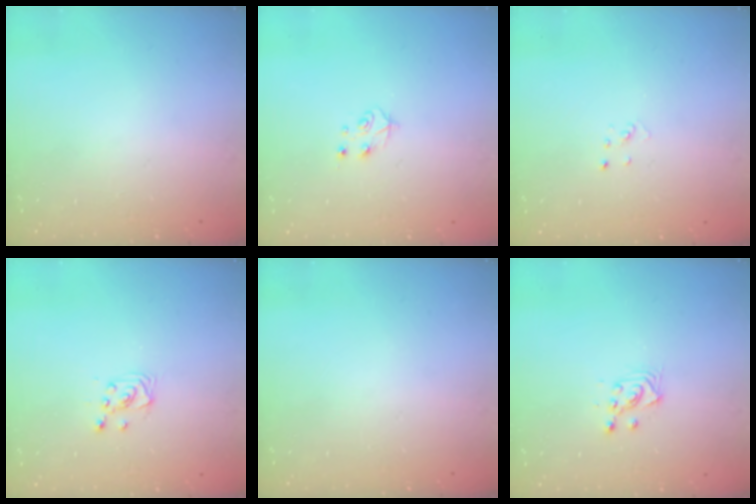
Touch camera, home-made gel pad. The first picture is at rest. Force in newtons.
{"total": 5.0, "press": 4.9, "slide": 0.5}
{"total": 2.1, "press": 2.1, "slide": 0.1}
{"total": 2.9, "press": 2.9, "slide": 0.4}
{"total": 0.0}
{"total": 3.4, "press": 3.1, "slide": 1.2}